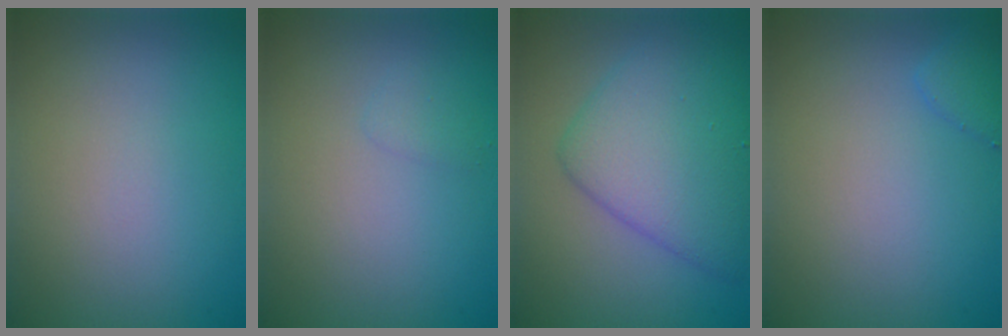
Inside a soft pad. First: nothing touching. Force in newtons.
{"total": 0.8, "press": 0.8, "slide": 0.0}
{"total": 6.9, "press": 6.9, "slide": 0.1}
{"total": 1.5, "press": 1.5, "slide": 0.1}